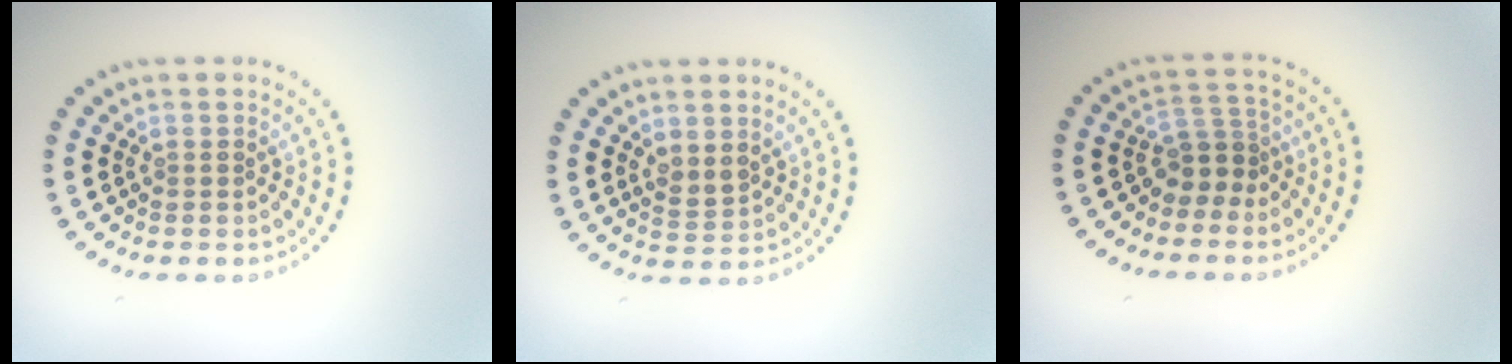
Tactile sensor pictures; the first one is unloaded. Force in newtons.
{"total": 1.4, "press": 1.3, "slide": 0.5}
{"total": 2.5, "press": 1.8, "slide": 1.7}